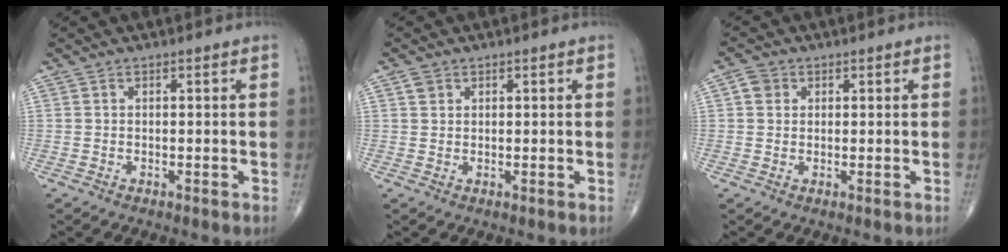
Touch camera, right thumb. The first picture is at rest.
{"total": 1.4, "force": [0.7, 1.1, 0.5], "torque": [-0.001, 0.001, 0.011]}
{"total": 2.5, "force": [0.7, 2.2, 1.0], "torque": [-0.008, 0.002, 0.008]}